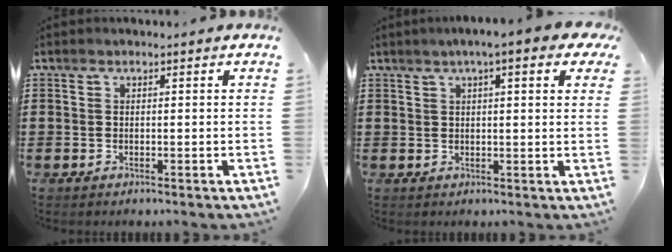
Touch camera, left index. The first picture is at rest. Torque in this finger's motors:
{"motor_torque": [2.14, 0.00, 1.05, 0.21]}